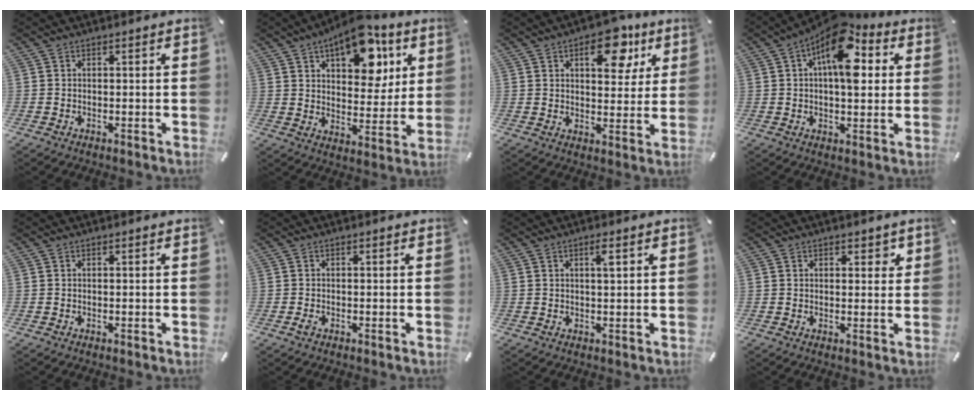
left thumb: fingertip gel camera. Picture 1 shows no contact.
{"total": 14.7, "force": [8.4, 8.2, 8.9], "torque": [-0.114, -0.040, 0.144]}
{"total": 12.9, "force": [6.2, 7.3, 8.6], "torque": [-0.087, -0.027, 0.097]}
{"total": 14.4, "force": [5.3, 7.0, 11.5], "torque": [-0.168, -0.033, 0.088]}
{"total": 0.0}
{"total": 0.8, "force": [-0.3, 0.4, 0.6], "torque": [-0.011, -0.002, -0.005]}
{"total": 2.3, "force": [1.0, 0.2, 2.1], "torque": [-0.045, 0.000, 0.015]}
{"total": 2.3, "force": [1.2, 1.6, 1.2], "torque": [-0.004, -0.002, 0.013]}